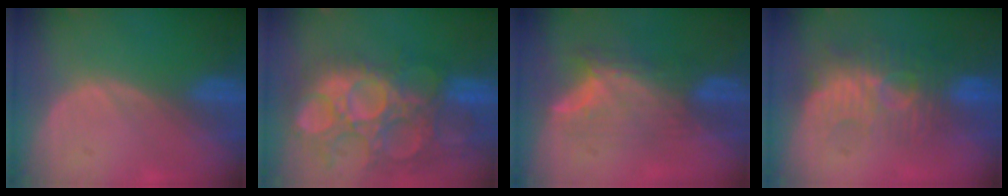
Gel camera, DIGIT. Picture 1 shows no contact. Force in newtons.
{"total": 14.5, "press": 12.8, "slide": 6.9}
{"total": 8.1, "press": 6.8, "slide": 4.5}
{"total": 9.3, "press": 8.5, "slide": 3.8}